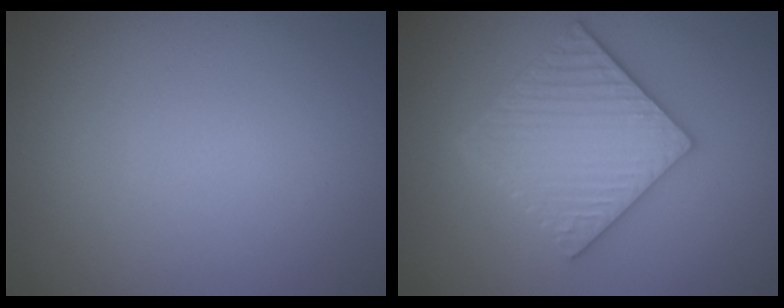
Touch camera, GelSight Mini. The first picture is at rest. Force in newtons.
{"total": 5.9, "press": 5.8, "slide": 1.1}